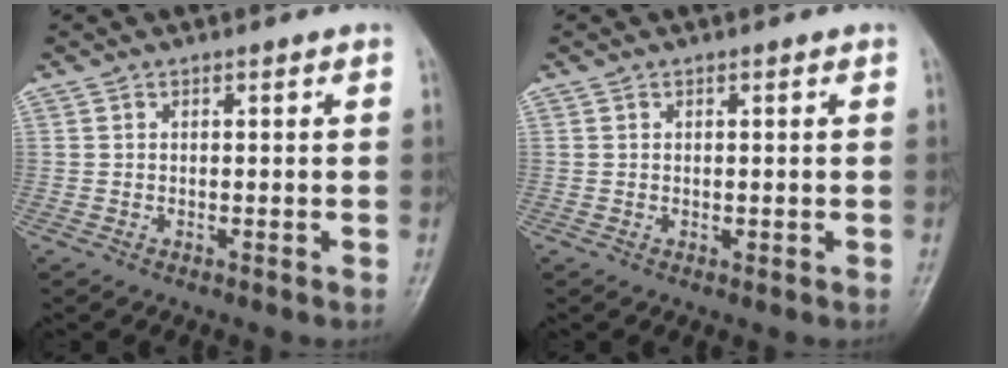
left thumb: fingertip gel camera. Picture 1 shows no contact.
{"total": 0.7, "force": [0.1, 0.4, 0.5], "torque": [-0.005, -0.001, 0.004]}